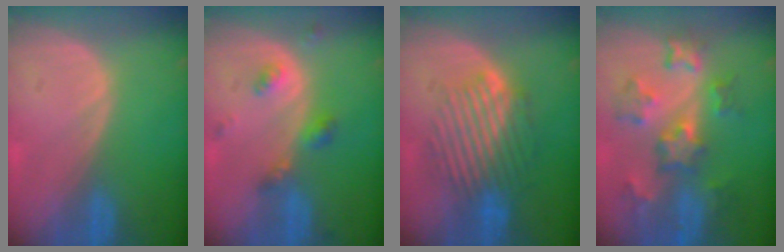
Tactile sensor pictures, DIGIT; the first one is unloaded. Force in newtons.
{"total": 4.5, "press": 4.2, "slide": 1.7}
{"total": 8.9, "press": 8.3, "slide": 3.2}
{"total": 8.7, "press": 7.8, "slide": 3.9}